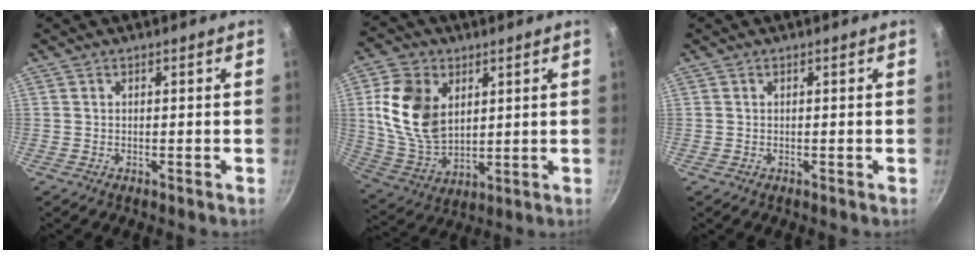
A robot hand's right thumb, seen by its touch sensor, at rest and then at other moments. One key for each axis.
{"total": 15.0, "fx": 3.8, "fy": 10.4, "fz": 10.1, "tx": -0.173, "ty": -0.019, "tz": 0.085}
{"total": 0.0}